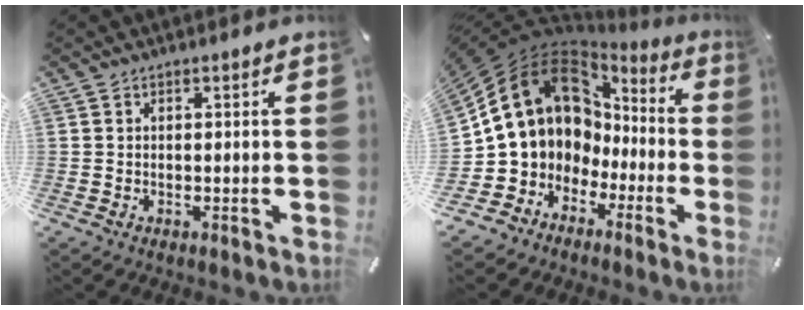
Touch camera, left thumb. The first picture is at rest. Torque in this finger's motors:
{"motor_torque": [0.22, 3.46, 1.68, 0.19, 0.75]}